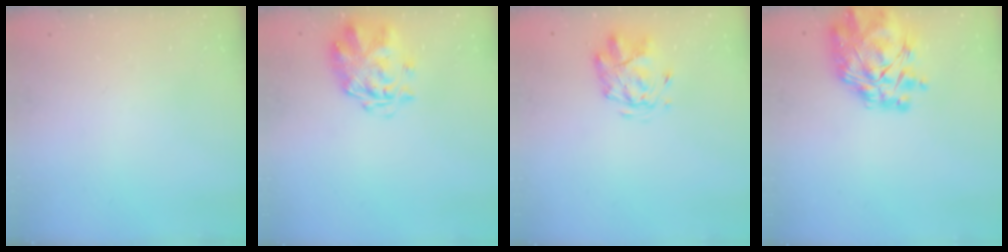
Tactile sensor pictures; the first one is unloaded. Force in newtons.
{"total": 3.2, "press": 2.8, "slide": 1.6}
{"total": 3.0, "press": 2.8, "slide": 1.3}
{"total": 11.8, "press": 10.9, "slide": 4.7}